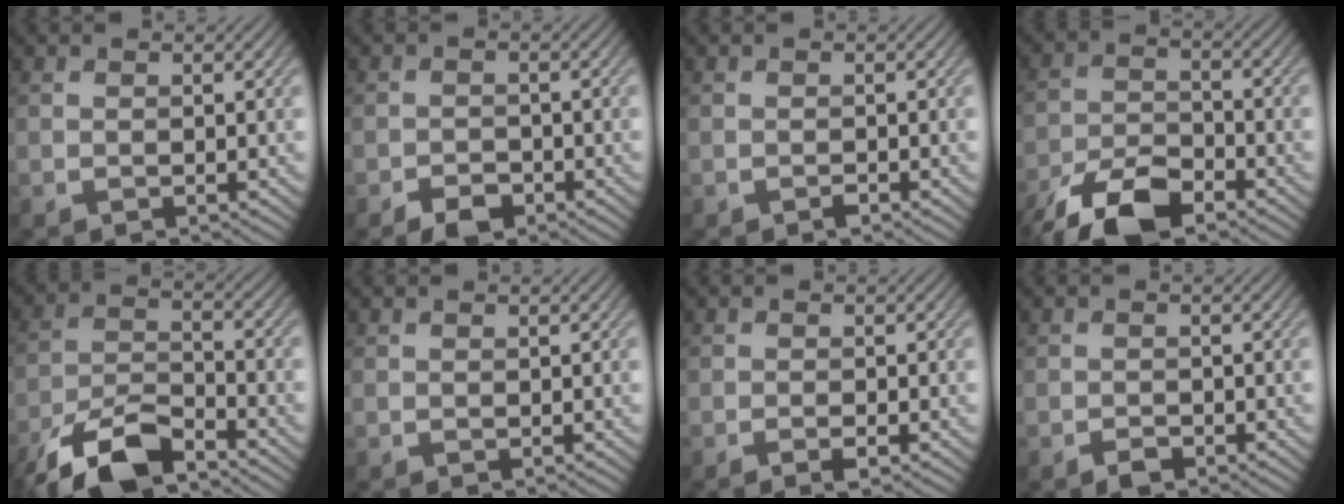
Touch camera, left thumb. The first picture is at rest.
{"total": 2.9, "force": [-2.1, 1.5, 1.4], "torque": [-0.021, -0.001, -0.042]}
{"total": 0.7, "force": [-0.5, 0.2, 0.4], "torque": [-0.004, 0.000, -0.008]}
{"total": 9.5, "force": [-6.9, 3.6, 5.5], "torque": [-0.102, -0.007, -0.139]}
{"total": 10.9, "force": [-8.1, 3.6, 6.4], "torque": [-0.119, -0.003, -0.166]}
{"total": 0.0}
{"total": 1.5, "force": [-0.9, 0.2, 1.2], "torque": [-0.020, 0.002, -0.017]}
{"total": 1.4, "force": [-1.1, 0.6, 0.7], "torque": [-0.012, -0.001, -0.021]}